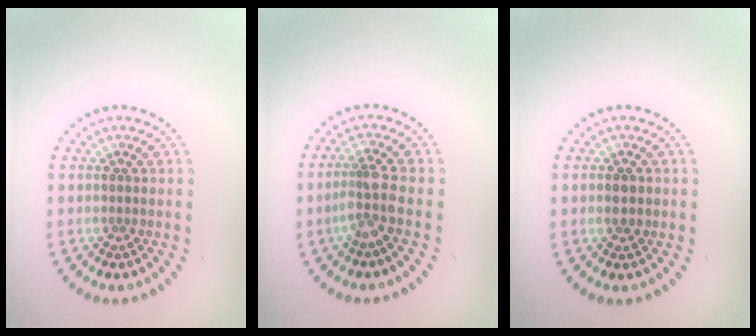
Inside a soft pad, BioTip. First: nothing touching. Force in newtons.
{"total": 2.5, "press": 1.9, "slide": 1.6}
{"total": 1.4, "press": 1.4, "slide": 0.2}